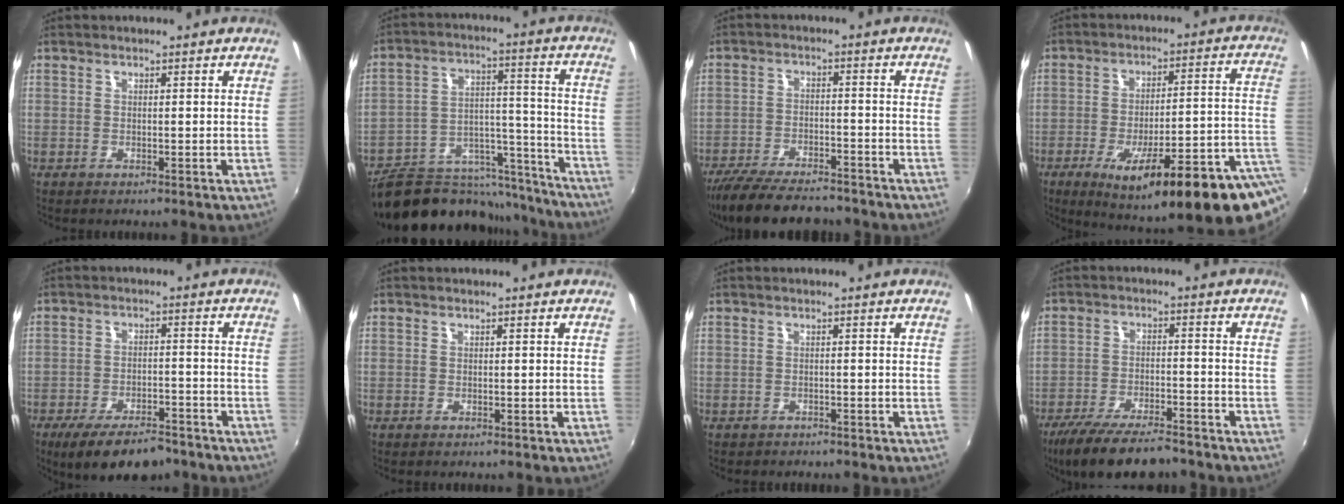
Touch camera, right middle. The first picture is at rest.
{"total": 22.3, "force": [-19.2, 9.0, 6.9], "torque": [-0.123, 0.050, -0.258]}
{"total": 15.5, "force": [-13.3, 4.1, 6.9], "torque": [-0.151, -0.022, -0.213]}
{"total": 22.7, "force": [-10.3, 3.1, 19.9], "torque": [-0.272, -0.037, -0.140]}
{"total": 11.7, "force": [-8.9, 4.1, 6.4], "torque": [-0.138, -0.020, -0.139]}
{"total": 0.0}
{"total": 1.4, "force": [-1.2, 0.7, 0.1], "torque": [-0.008, -0.002, -0.017]}
{"total": 13.9, "force": [-11.5, 3.5, 7.0], "torque": [-0.151, -0.024, -0.190]}